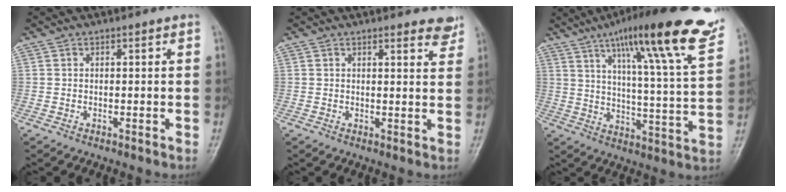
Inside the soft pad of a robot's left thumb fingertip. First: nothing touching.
{"total": 4.2, "force": [3.7, 1.2, 1.6], "torque": [-0.002, -0.022, 0.032]}
{"total": 24.5, "force": [14.8, 3.3, 19.2], "torque": [-0.267, -0.038, 0.212]}